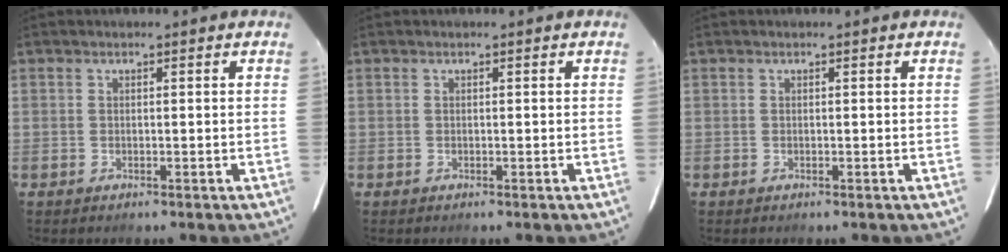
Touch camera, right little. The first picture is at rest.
{"total": 0.0}
{"total": 0.0}